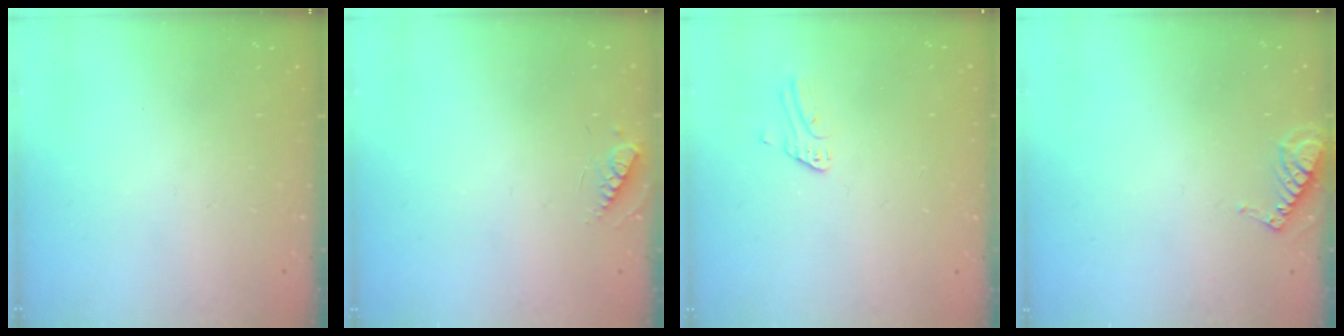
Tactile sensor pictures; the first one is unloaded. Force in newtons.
{"total": 5.2, "press": 5.2, "slide": 0.5}
{"total": 2.6, "press": 2.6, "slide": 0.3}
{"total": 6.2, "press": 6.2, "slide": 0.4}